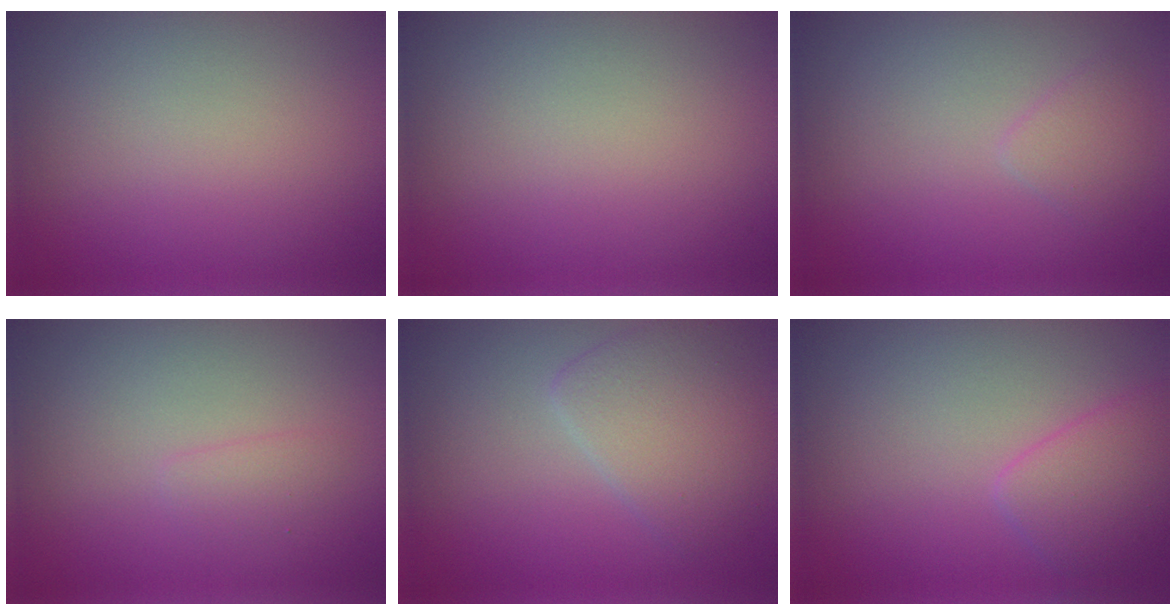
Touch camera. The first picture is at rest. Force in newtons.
{"total": 0.0}
{"total": 1.4, "press": 1.4, "slide": 0.0}
{"total": 0.9, "press": 0.9, "slide": 0.0}
{"total": 4.0, "press": 4.0, "slide": 0.2}
{"total": 2.8, "press": 2.8, "slide": 0.1}